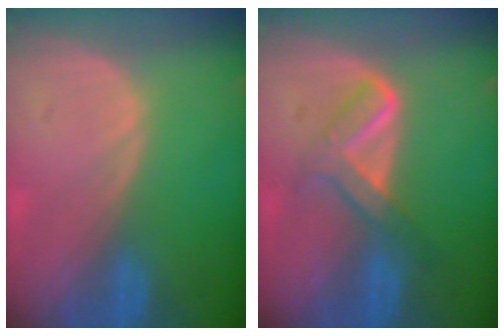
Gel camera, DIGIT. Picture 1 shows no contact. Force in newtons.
{"total": 5.3, "press": 5.2, "slide": 1.1}